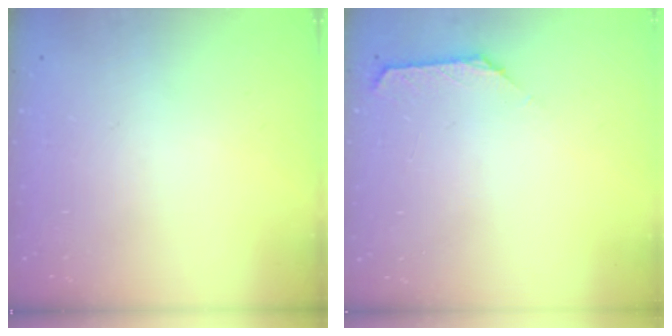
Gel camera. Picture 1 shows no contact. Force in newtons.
{"total": 1.6, "press": 1.5, "slide": 0.6}